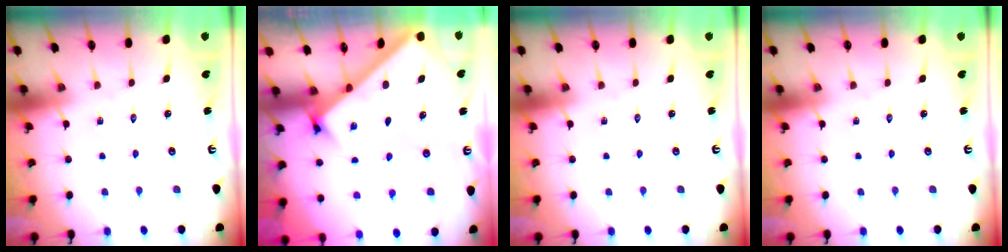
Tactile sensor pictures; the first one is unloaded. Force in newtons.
{"total": 2.4, "press": 2.4, "slide": 0.2}
{"total": 0.0}
{"total": 0.0}